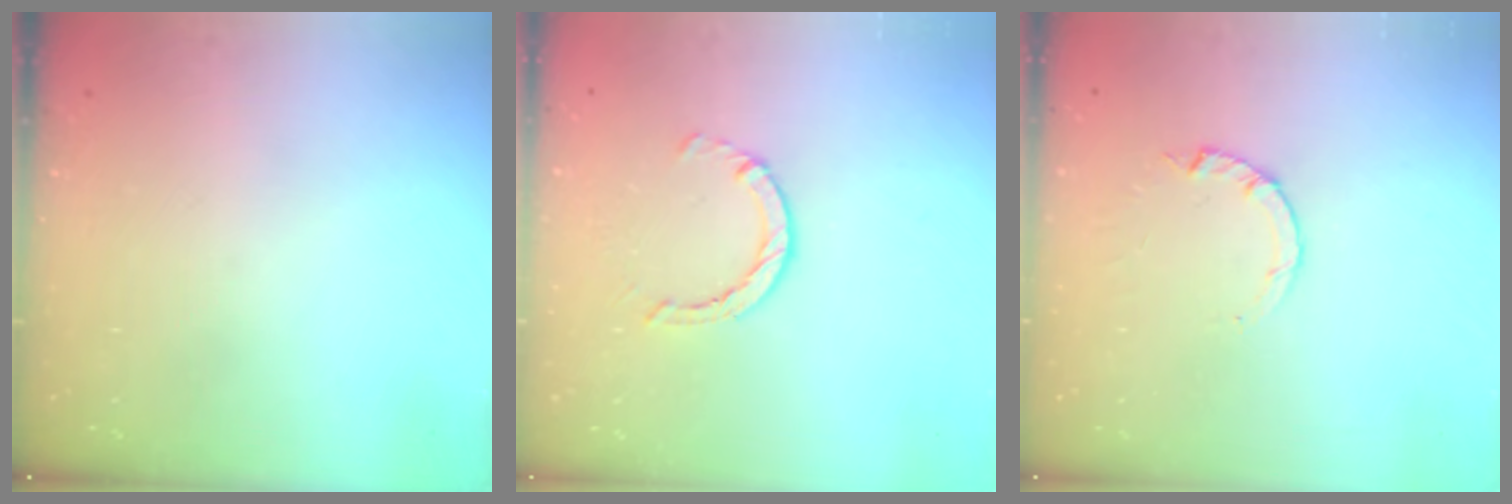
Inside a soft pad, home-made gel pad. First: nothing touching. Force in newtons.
{"total": 2.5, "press": 2.4, "slide": 0.4}
{"total": 0.9, "press": 0.8, "slide": 0.2}